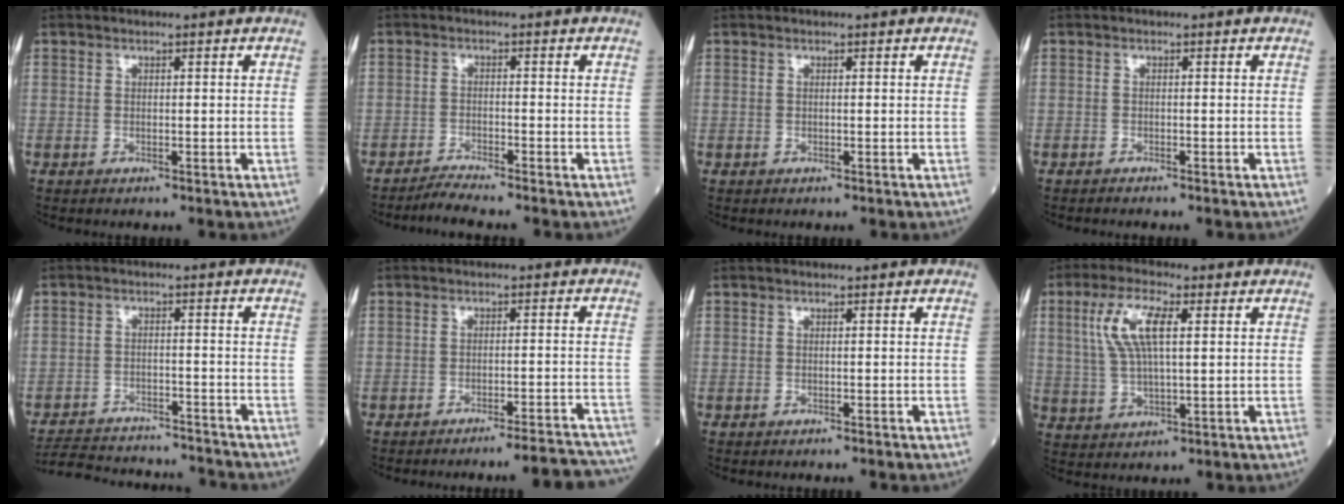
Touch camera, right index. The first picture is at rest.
{"total": 3.0, "force": [-2.7, -1.2, 0.4], "torque": [-0.019, -0.015, -0.052]}
{"total": 0.0}
{"total": 1.2, "force": [-1.0, -0.1, 0.6], "torque": [-0.010, 0.000, -0.011]}
{"total": 14.1, "force": [-13.5, 2.3, 3.2], "torque": [-0.062, 0.009, -0.190]}
{"total": 11.6, "force": [-11.3, -0.4, 2.6], "torque": [-0.005, 0.005, -0.131]}
{"total": 0.6, "force": [-0.4, 0.0, 0.4], "torque": [-0.009, 0.001, -0.003]}
{"total": 8.8, "force": [2.8, 2.4, 8.0], "torque": [-0.176, 0.015, 0.059]}